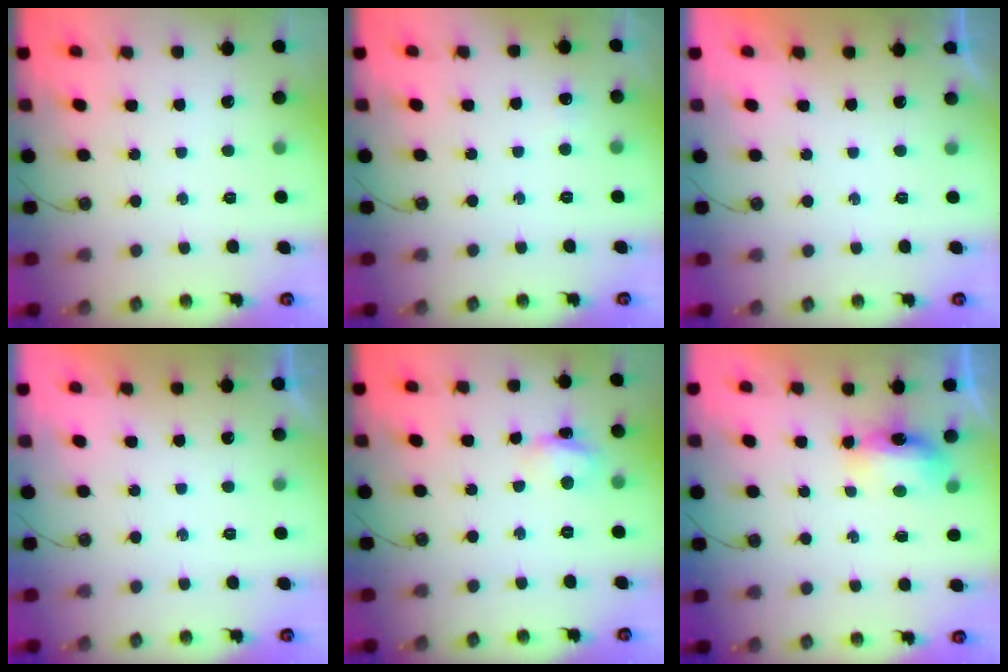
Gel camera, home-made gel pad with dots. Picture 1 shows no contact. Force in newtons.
{"total": 3.6, "press": 3.6, "slide": 0.5}
{"total": 0.0}
{"total": 0.0}
{"total": 4.6, "press": 4.6, "slide": 0.4}
{"total": 6.4, "press": 6.4, "slide": 0.2}